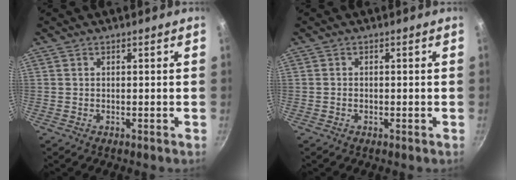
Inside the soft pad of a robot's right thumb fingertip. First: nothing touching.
{"total": 0.6, "force": [-0.2, 0.5, 0.4], "torque": [-0.006, 0.002, -0.005]}